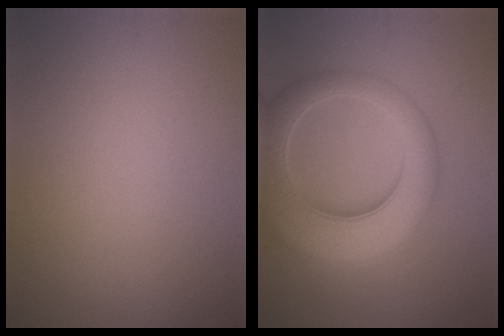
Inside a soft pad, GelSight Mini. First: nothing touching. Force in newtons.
{"total": 9.8, "press": 9.8, "slide": 0.6}